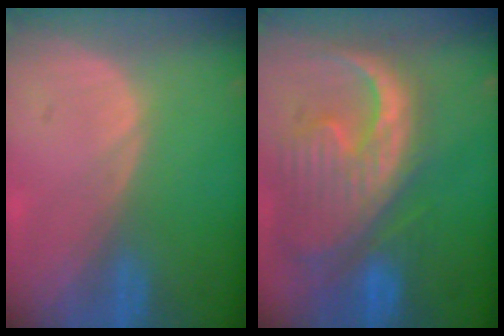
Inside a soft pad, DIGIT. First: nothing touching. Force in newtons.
{"total": 13.4, "press": 11.5, "slide": 6.8}